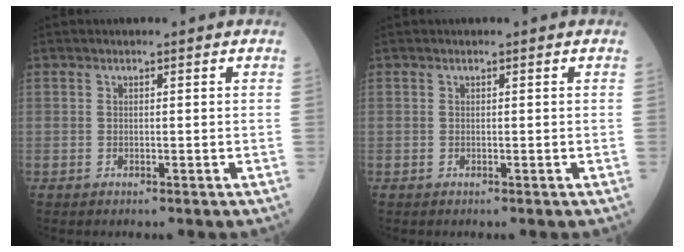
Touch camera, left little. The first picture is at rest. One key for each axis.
{"total": 0.0}